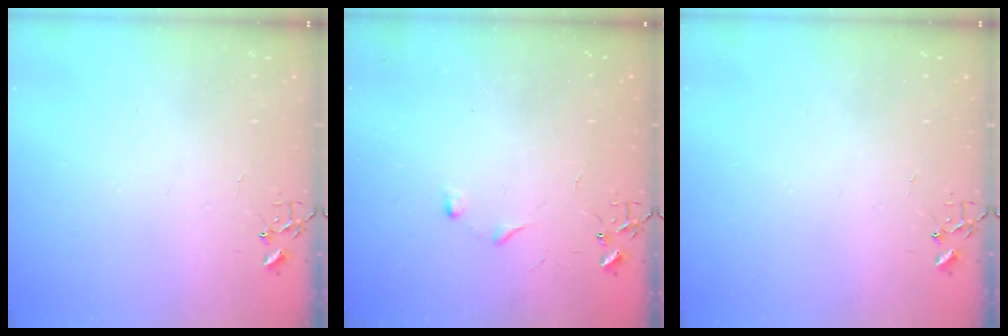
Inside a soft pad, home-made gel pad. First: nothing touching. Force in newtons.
{"total": 4.3, "press": 4.3, "slide": 0.6}
{"total": 0.0}